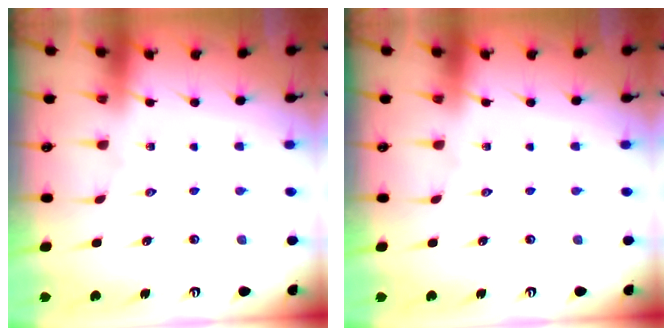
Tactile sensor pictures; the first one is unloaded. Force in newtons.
{"total": 0.0}